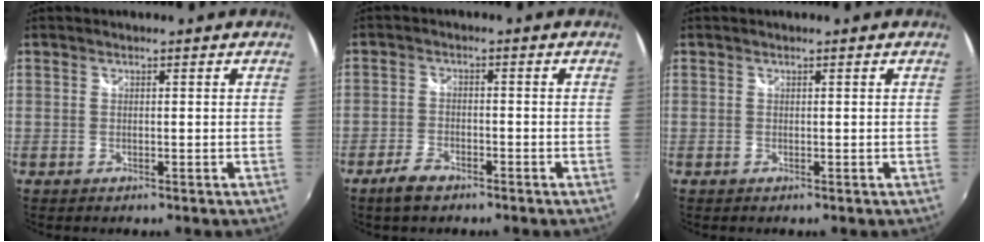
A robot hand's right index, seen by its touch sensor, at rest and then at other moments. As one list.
[{"total": 4.3, "force": [-3.3, 1.8, 2.1], "torque": [-0.059, 0.000, -0.062]}, {"total": 0.0}]